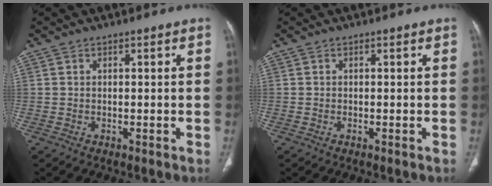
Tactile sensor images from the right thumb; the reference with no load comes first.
{"total": 0.0}